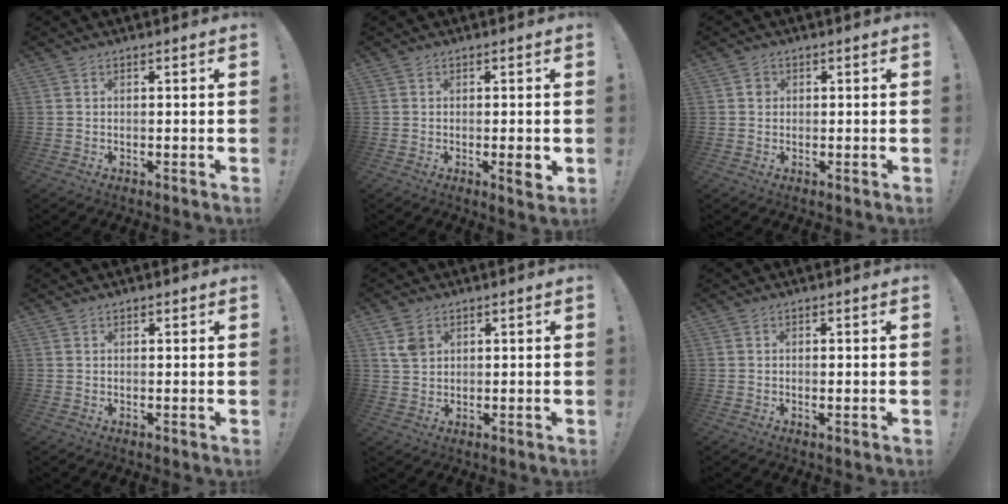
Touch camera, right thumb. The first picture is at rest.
{"total": 3.3, "force": [-0.5, 0.2, 3.3], "torque": [-0.040, -0.009, -0.009]}
{"total": 1.6, "force": [0.3, 1.5, 0.6], "torque": [0.005, -0.001, 0.001]}
{"total": 0.8, "force": [0.6, 0.6, 0.1], "torque": [0.007, -0.004, 0.010]}
{"total": 6.4, "force": [2.9, 4.7, 3.2], "torque": [-0.049, -0.003, 0.059]}
{"total": 0.8, "force": [0.3, 0.1, 0.8], "torque": [-0.014, -0.001, 0.005]}